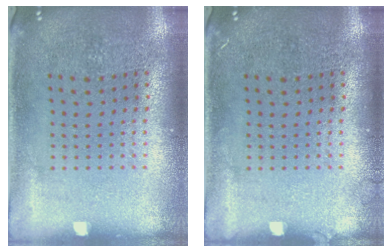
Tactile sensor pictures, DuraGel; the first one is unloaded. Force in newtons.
{"total": 0.6, "press": 0.5, "slide": 0.1}